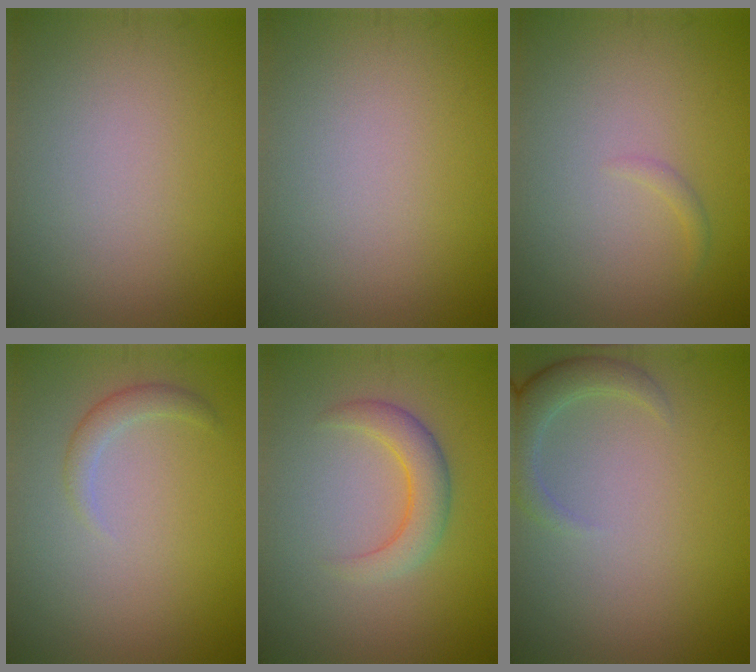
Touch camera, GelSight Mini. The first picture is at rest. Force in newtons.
{"total": 0.0}
{"total": 0.6, "press": 0.6, "slide": 0.1}
{"total": 1.5, "press": 1.5, "slide": 0.1}
{"total": 2.9, "press": 2.9, "slide": 0.2}
{"total": 2.7, "press": 2.6, "slide": 0.5}